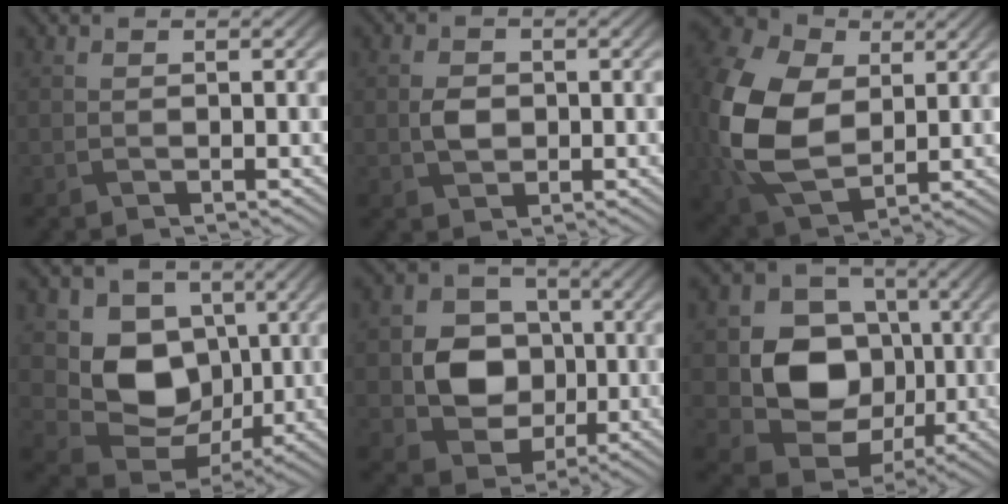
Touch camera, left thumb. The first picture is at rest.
{"total": 2.5, "force": [-0.1, 2.0, 1.6], "torque": [-0.037, -0.003, -0.004]}
{"total": 15.9, "force": [1.5, 11.4, 11.0], "torque": [-0.314, -0.021, 0.051]}
{"total": 9.0, "force": [1.3, 7.3, 5.1], "torque": [-0.113, -0.019, 0.018]}
{"total": 8.2, "force": [-0.4, 7.1, 4.1], "torque": [-0.099, -0.002, -0.018]}
{"total": 10.3, "force": [-0.2, 8.8, 5.3], "torque": [-0.114, -0.013, -0.010]}